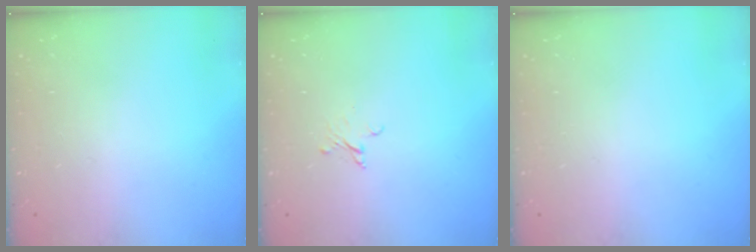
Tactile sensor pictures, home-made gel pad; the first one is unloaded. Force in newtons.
{"total": 2.0, "press": 2.0, "slide": 0.1}
{"total": 0.0}